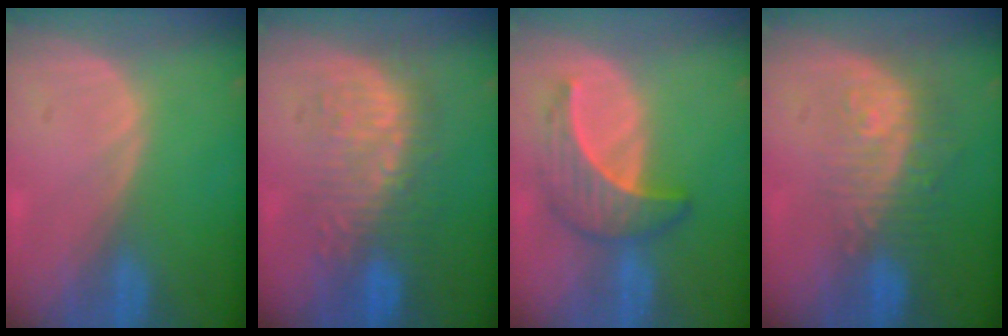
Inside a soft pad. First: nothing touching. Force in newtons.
{"total": 9.2, "press": 8.7, "slide": 2.7}
{"total": 6.6, "press": 6.3, "slide": 2.1}
{"total": 9.7, "press": 8.1, "slide": 5.3}